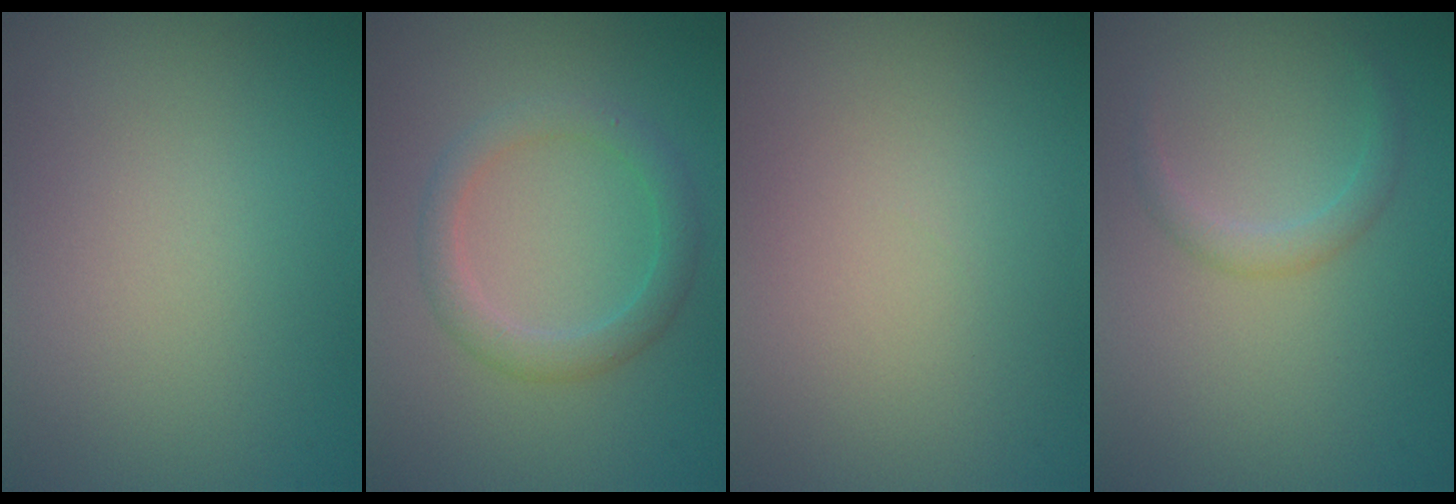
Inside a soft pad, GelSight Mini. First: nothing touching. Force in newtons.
{"total": 2.7, "press": 2.6, "slide": 0.1}
{"total": 0.0}
{"total": 1.4, "press": 1.4, "slide": 0.0}